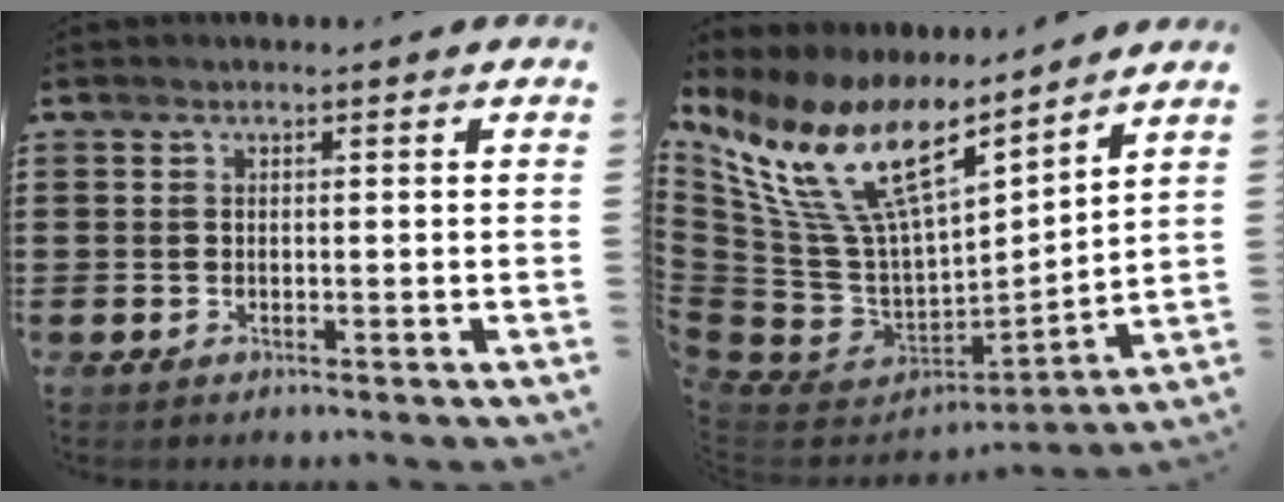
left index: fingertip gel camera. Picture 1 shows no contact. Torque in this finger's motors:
{"motor_torque": [2.14, 0.00, 1.05, 0.21]}